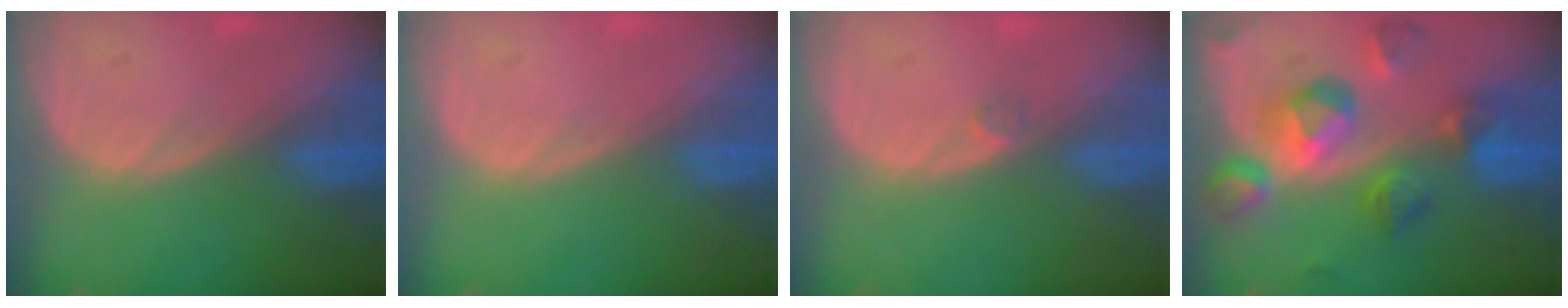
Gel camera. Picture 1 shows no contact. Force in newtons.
{"total": 0.0}
{"total": 0.9, "press": 0.8, "slide": 0.5}
{"total": 10.4, "press": 9.3, "slide": 4.7}